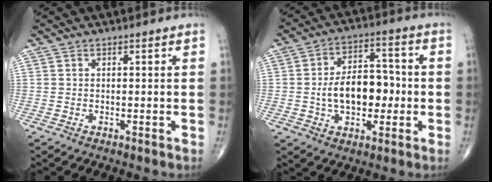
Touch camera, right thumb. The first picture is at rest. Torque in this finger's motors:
{"motor_torque": [1.38, 1.26, 1.37, -0.05, 0.10]}